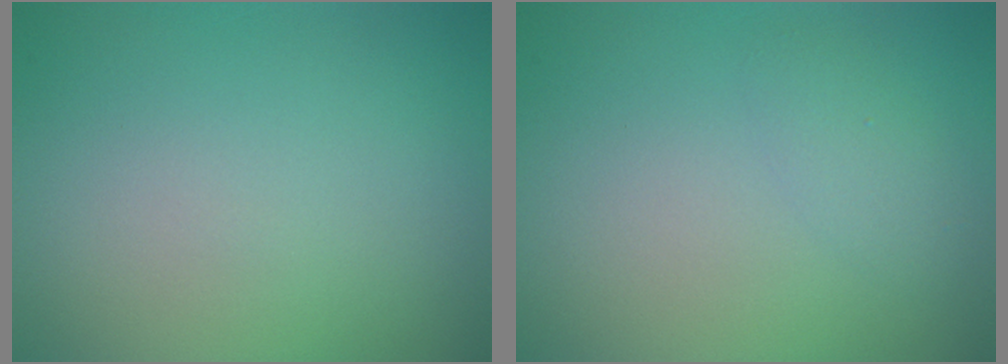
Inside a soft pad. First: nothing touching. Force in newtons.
{"total": 1.2, "press": 1.2, "slide": 0.1}